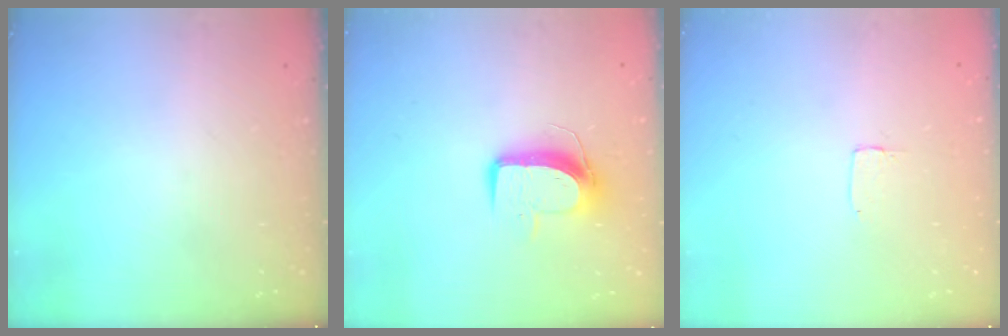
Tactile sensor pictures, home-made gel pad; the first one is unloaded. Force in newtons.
{"total": 8.9, "press": 8.9, "slide": 0.7}
{"total": 1.2, "press": 1.2, "slide": 0.0}